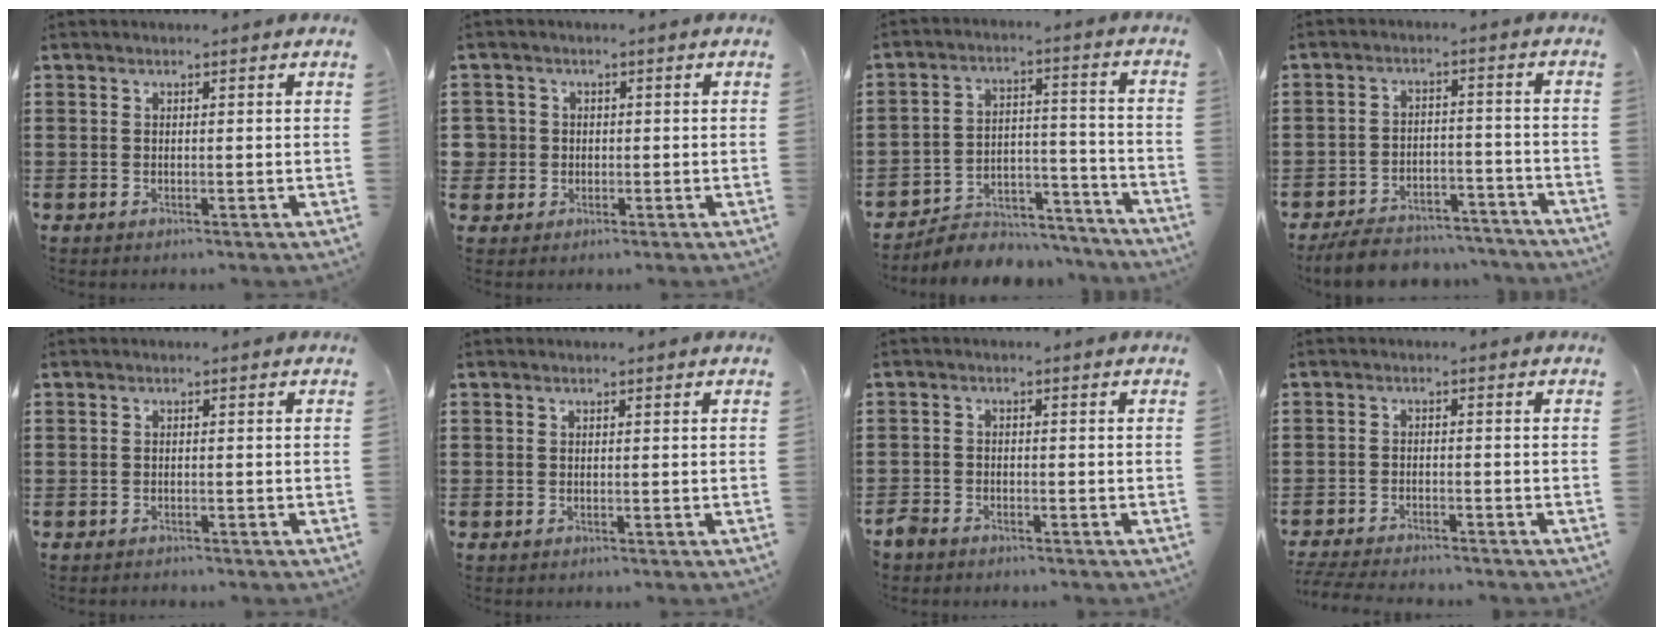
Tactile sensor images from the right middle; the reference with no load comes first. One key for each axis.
{"total": 3.2, "fx": -0.1, "fy": 3.1, "fz": 0.5, "tx": -0.032, "ty": 0.007, "tz": -0.008}
{"total": 6.1, "fx": -5.8, "fy": 1.9, "fz": 0.4, "tx": -0.005, "ty": 0.022, "tz": -0.116}
{"total": 6.2, "fx": -6.0, "fy": 1.2, "fz": 1.0, "tx": -0.024, "ty": 0.015, "tz": -0.120}
{"total": 0.6, "fx": -0.5, "fy": 0.1, "fz": 0.0, "tx": -0.002, "ty": 0.000, "tz": -0.012}
{"total": 0.0}
{"total": 2.3, "fx": -2.1, "fy": 0.9, "fz": 0.2, "tx": -0.024, "ty": -0.002, "tz": -0.051}
{"total": 3.3, "fx": -3.3, "fy": 0.2, "fz": 0.4, "tx": -0.024, "ty": -0.005, "tz": -0.073}